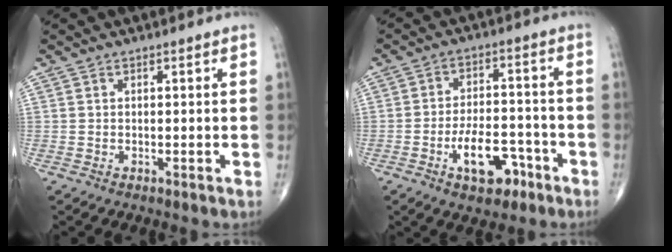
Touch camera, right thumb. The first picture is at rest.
{"total": 9.6, "force": [-4.7, 5.0, 6.8], "torque": [-0.094, 0.034, -0.073]}